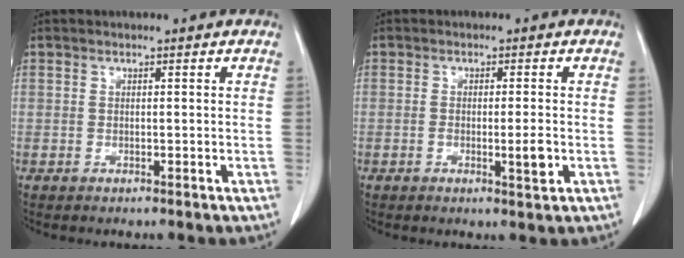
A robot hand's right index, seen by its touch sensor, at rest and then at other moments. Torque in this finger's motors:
{"motor_torque": [0.02, 0.02, -0.03, 0.00]}